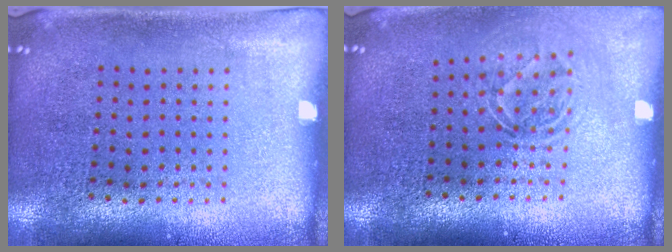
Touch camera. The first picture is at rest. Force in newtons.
{"total": 1.7, "press": 1.2, "slide": 1.1}